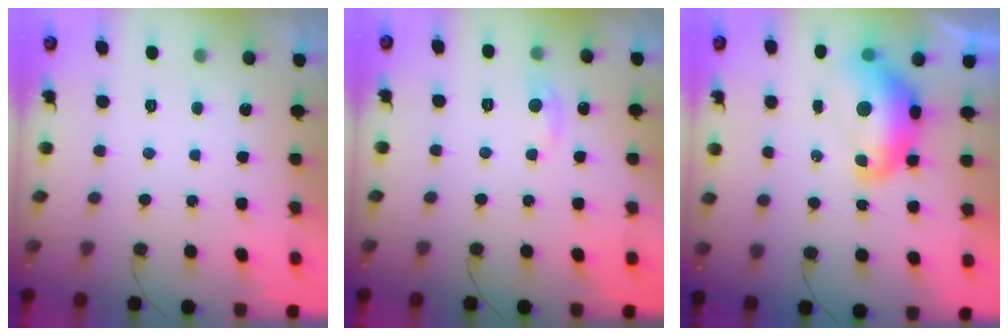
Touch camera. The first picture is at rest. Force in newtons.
{"total": 5.5, "press": 5.4, "slide": 0.7}
{"total": 12.8, "press": 12.7, "slide": 1.1}